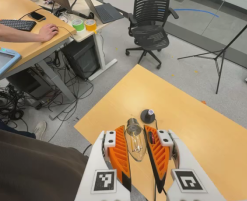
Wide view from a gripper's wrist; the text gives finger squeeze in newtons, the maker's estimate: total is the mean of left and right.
{"total": 13.8, "left": 15.2, "right": 12.4}